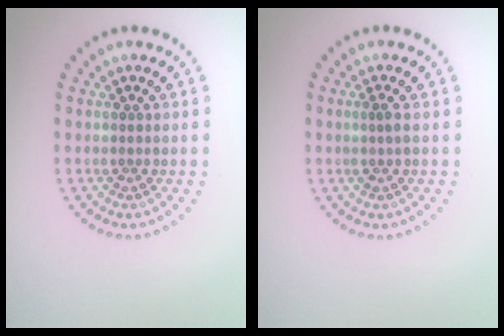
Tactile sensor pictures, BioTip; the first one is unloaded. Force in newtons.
{"total": 1.1, "press": 0.9, "slide": 0.7}